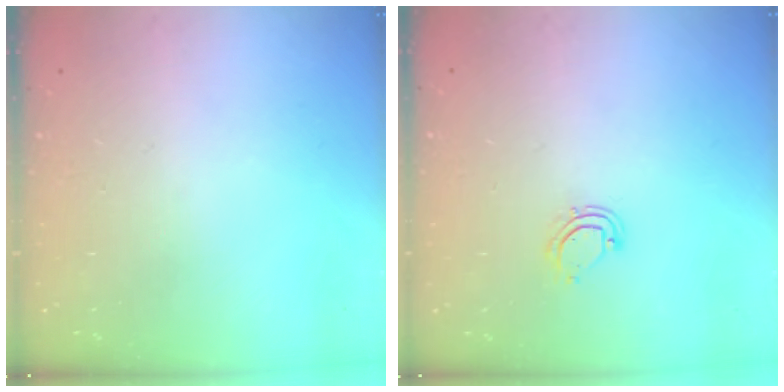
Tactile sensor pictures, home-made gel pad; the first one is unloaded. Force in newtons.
{"total": 5.2, "press": 5.2, "slide": 0.4}